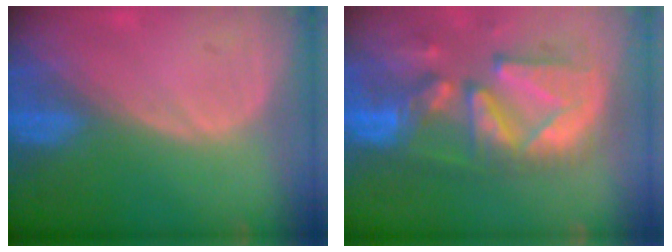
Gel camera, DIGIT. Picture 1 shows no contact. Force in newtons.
{"total": 13.3, "press": 11.4, "slide": 6.8}